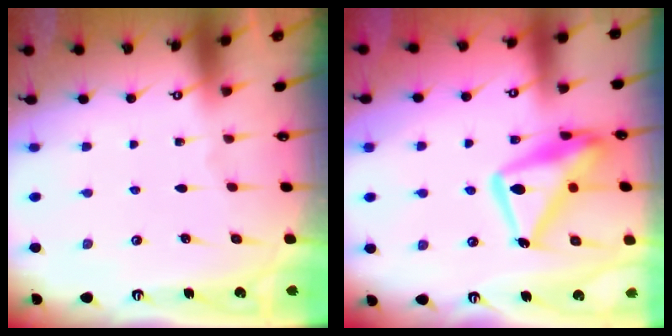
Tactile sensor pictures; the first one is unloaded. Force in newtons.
{"total": 18.5, "press": 18.4, "slide": 1.7}